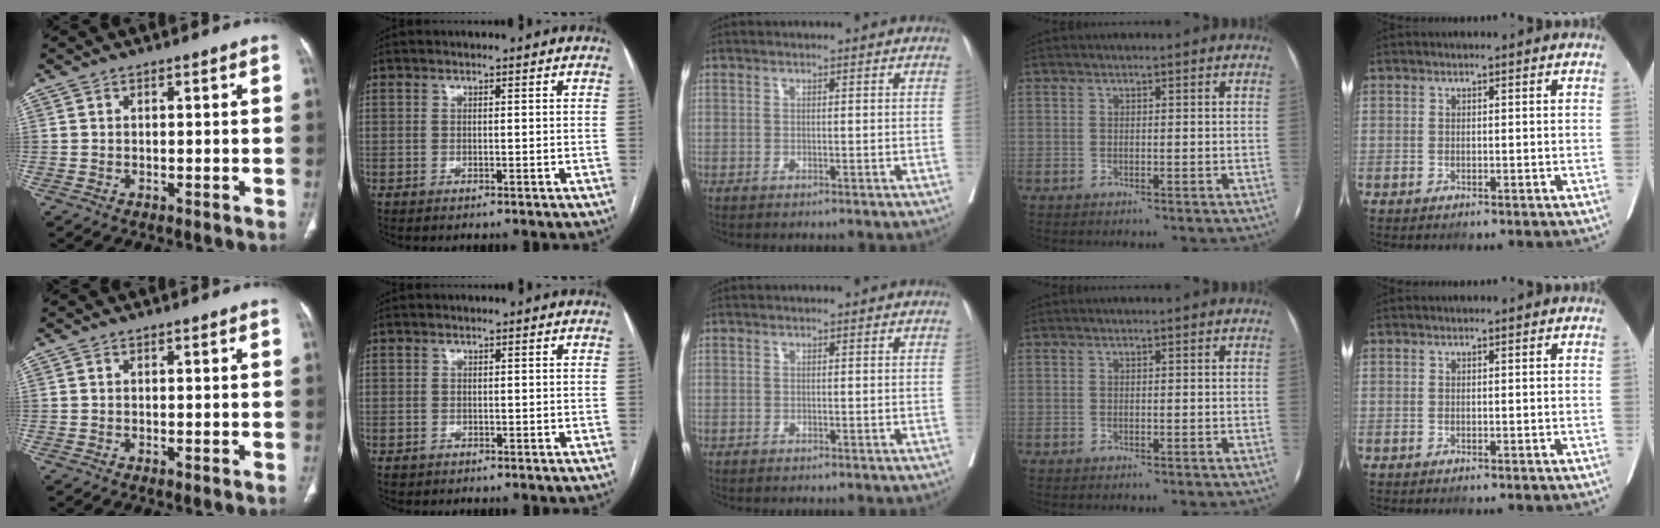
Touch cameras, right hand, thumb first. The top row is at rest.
{"index": {"total": 0.8, "force": [-0.3, 0.8, -0.1], "torque": [0.002, 0.005, -0.005]}}